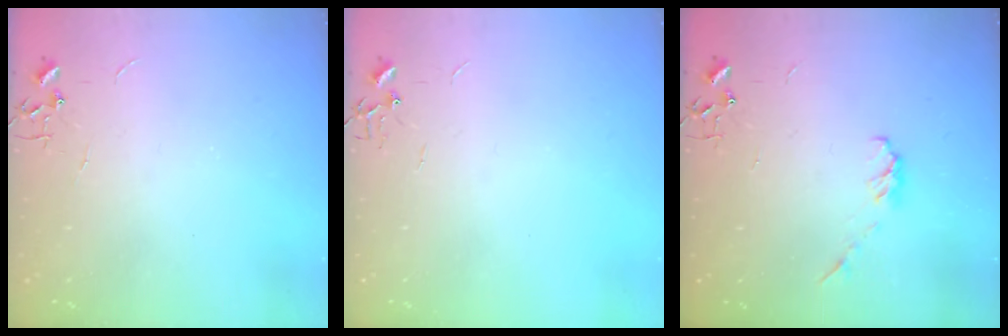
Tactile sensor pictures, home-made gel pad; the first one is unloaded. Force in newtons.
{"total": 0.0}
{"total": 5.2, "press": 5.1, "slide": 0.7}